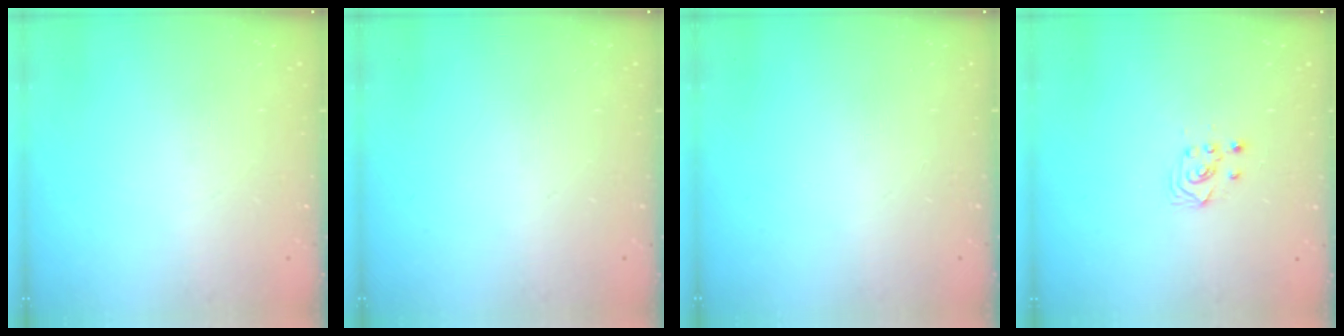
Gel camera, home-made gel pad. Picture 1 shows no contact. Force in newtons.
{"total": 0.0}
{"total": 0.0}
{"total": 2.6, "press": 2.6, "slide": 0.3}